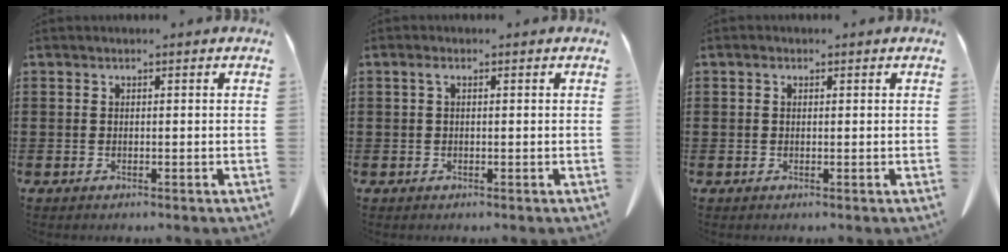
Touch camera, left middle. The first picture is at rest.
{"total": 1.2, "force": [0.1, 0.3, 1.1], "torque": [-0.024, 0.003, 0.001]}
{"total": 0.7, "force": [0.2, 0.5, 0.5], "torque": [-0.012, 0.005, 0.003]}